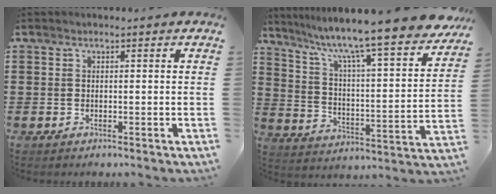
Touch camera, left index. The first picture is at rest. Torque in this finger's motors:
{"motor_torque": [2.14, 0.00, 1.05, 0.21]}